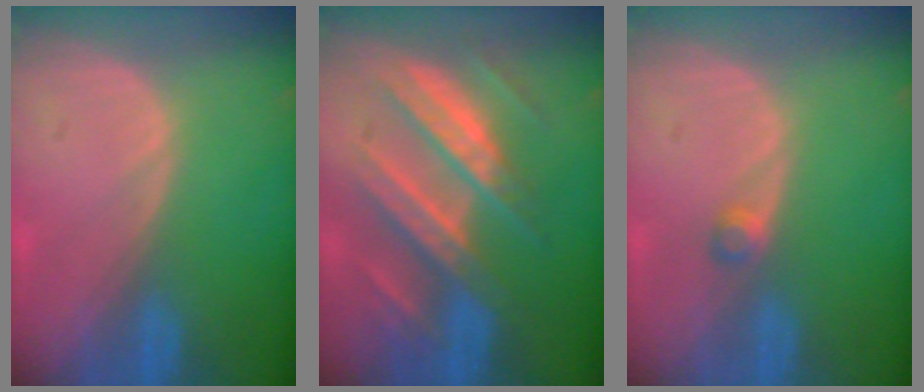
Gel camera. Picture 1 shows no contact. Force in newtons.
{"total": 9.9, "press": 9.8, "slide": 0.9}
{"total": 1.6, "press": 1.4, "slide": 0.8}